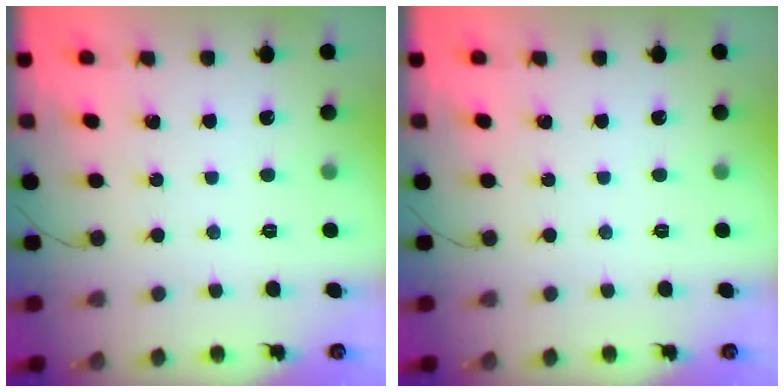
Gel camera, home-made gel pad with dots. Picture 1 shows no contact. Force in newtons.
{"total": 0.0}